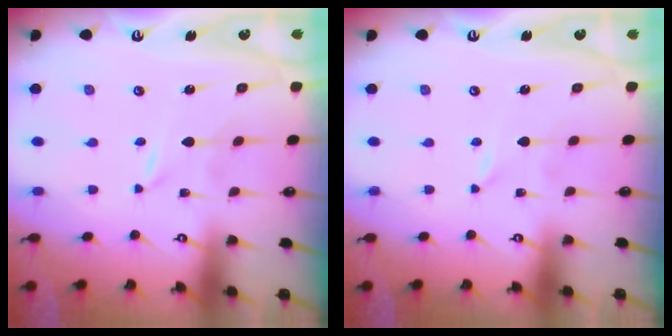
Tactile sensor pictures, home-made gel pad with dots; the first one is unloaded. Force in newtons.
{"total": 0.0}